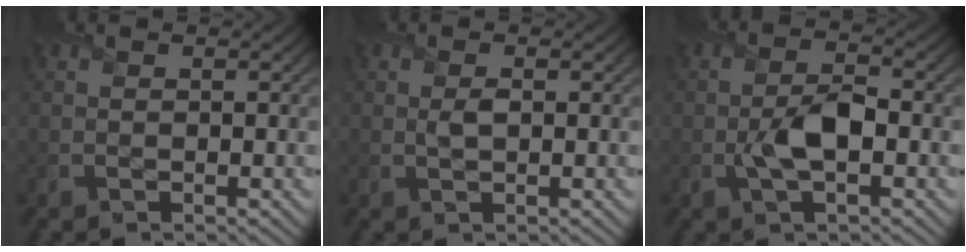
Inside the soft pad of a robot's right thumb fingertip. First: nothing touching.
{"total": 1.2, "force": [0.2, 0.6, 1.1], "torque": [-0.021, -0.003, 0.004]}
{"total": 4.7, "force": [-1.2, 2.1, 4.0], "torque": [-0.083, -0.003, -0.026]}